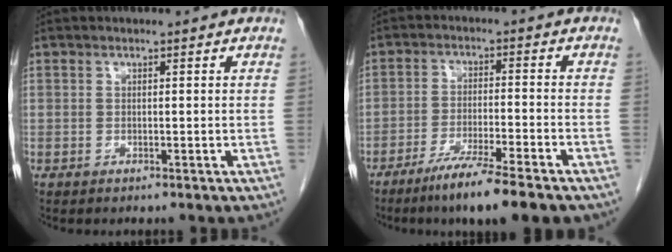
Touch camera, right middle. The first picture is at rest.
{"total": 9.7, "force": [-7.1, 0.0, 6.6], "torque": [-0.110, -0.026, -0.116]}